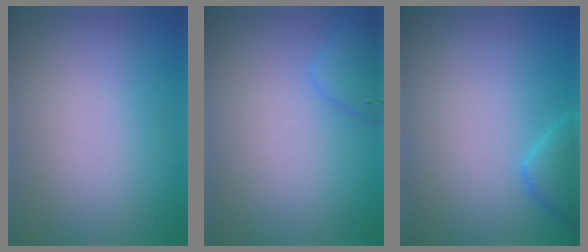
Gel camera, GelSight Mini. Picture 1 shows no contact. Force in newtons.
{"total": 1.9, "press": 1.9, "slide": 0.1}
{"total": 2.3, "press": 2.3, "slide": 0.2}